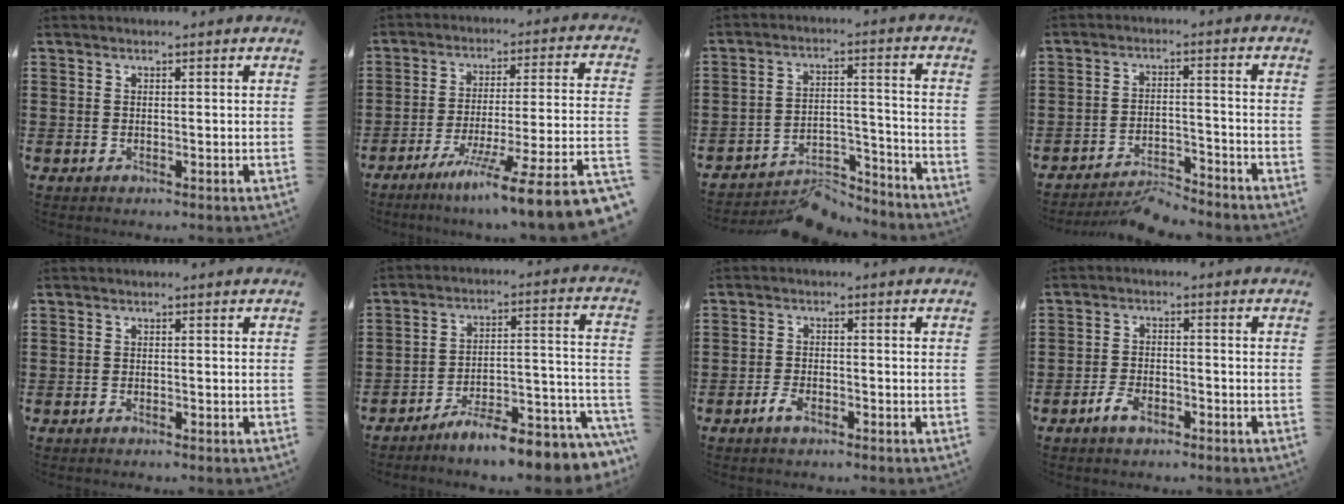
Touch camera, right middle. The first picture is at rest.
{"total": 9.4, "force": [-6.5, -0.9, 6.8], "torque": [-0.111, -0.020, -0.130]}
{"total": 6.5, "force": [-6.2, 1.4, 1.3], "torque": [-0.016, 0.021, -0.121]}
{"total": 4.6, "force": [-4.5, 0.6, 1.0], "torque": [-0.019, 0.007, -0.092]}
{"total": 1.0, "force": [-0.9, 0.1, 0.4], "torque": [-0.010, -0.002, -0.018]}
{"total": 8.8, "force": [-7.9, 0.4, 3.7], "torque": [-0.042, 0.011, -0.150]}
{"total": 2.8, "force": [-2.0, 1.1, 1.6], "torque": [-0.036, 0.000, -0.042]}
{"total": 3.7, "force": [-2.7, 1.6, 2.0], "torque": [-0.041, 0.004, -0.054]}